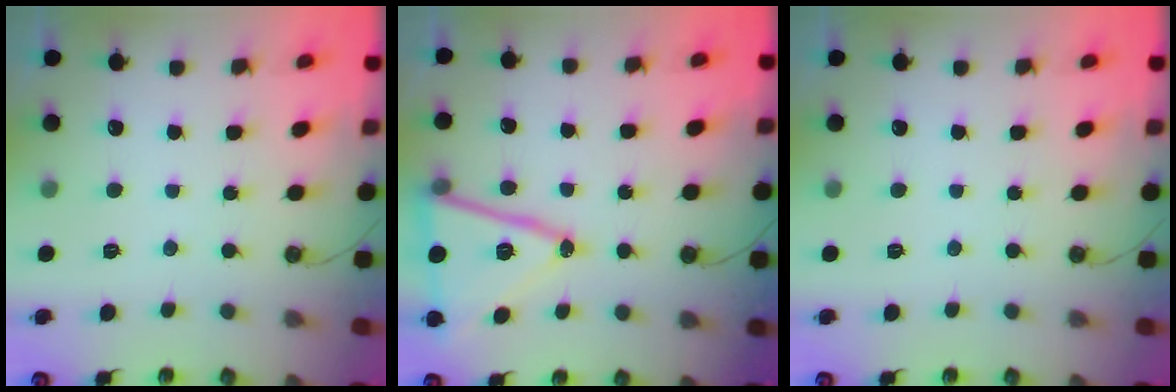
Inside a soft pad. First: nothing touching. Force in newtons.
{"total": 16.3, "press": 16.0, "slide": 3.3}
{"total": 0.0}